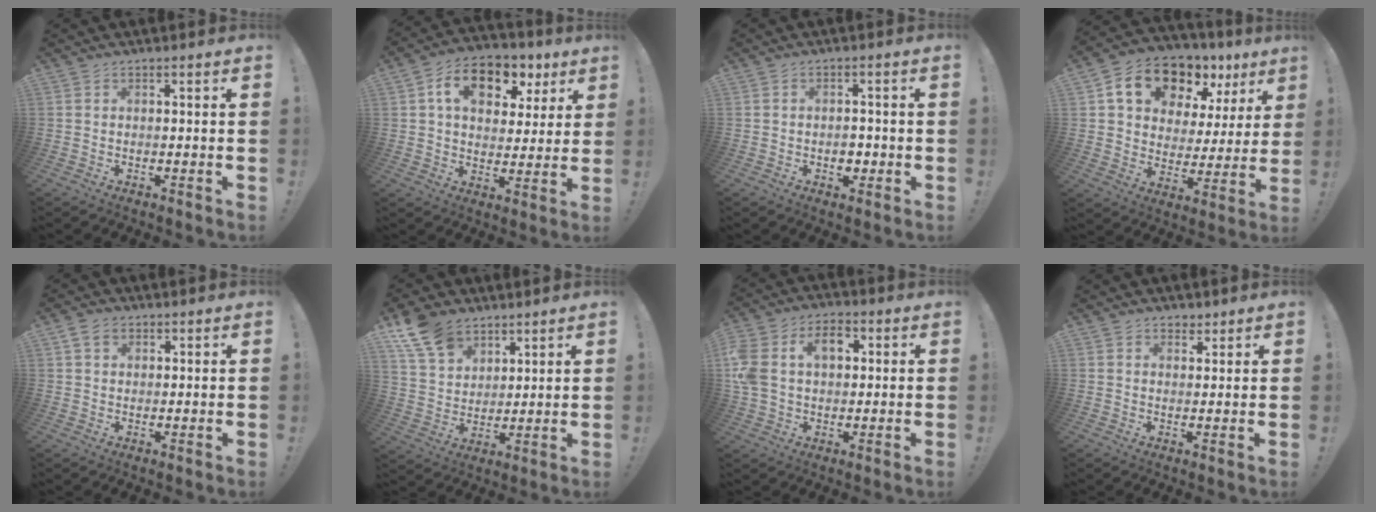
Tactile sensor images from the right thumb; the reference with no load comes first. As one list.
[{"total": 13.6, "force": [6.0, 9.0, 8.3], "torque": [-0.136, -0.016, 0.108]}, {"total": 3.6, "force": [-1.2, 2.8, 1.9], "torque": [-0.018, 0.002, -0.024]}, {"total": 15.9, "force": [10.4, 9.2, 7.7], "torque": [-0.129, -0.062, 0.187]}, {"total": 4.0, "force": [1.9, 2.8, 2.0], "torque": [-0.035, 0.001, 0.035]}, {"total": 12.4, "force": [8.4, 7.6, 5.0], "torque": [-0.103, -0.042, 0.168]}, {"total": 12.1, "force": [2.7, 8.9, 7.8], "torque": [-0.158, 0.010, 0.049]}, {"total": 2.5, "force": [1.8, 1.6, 0.5], "torque": [0.004, -0.011, 0.032]}]